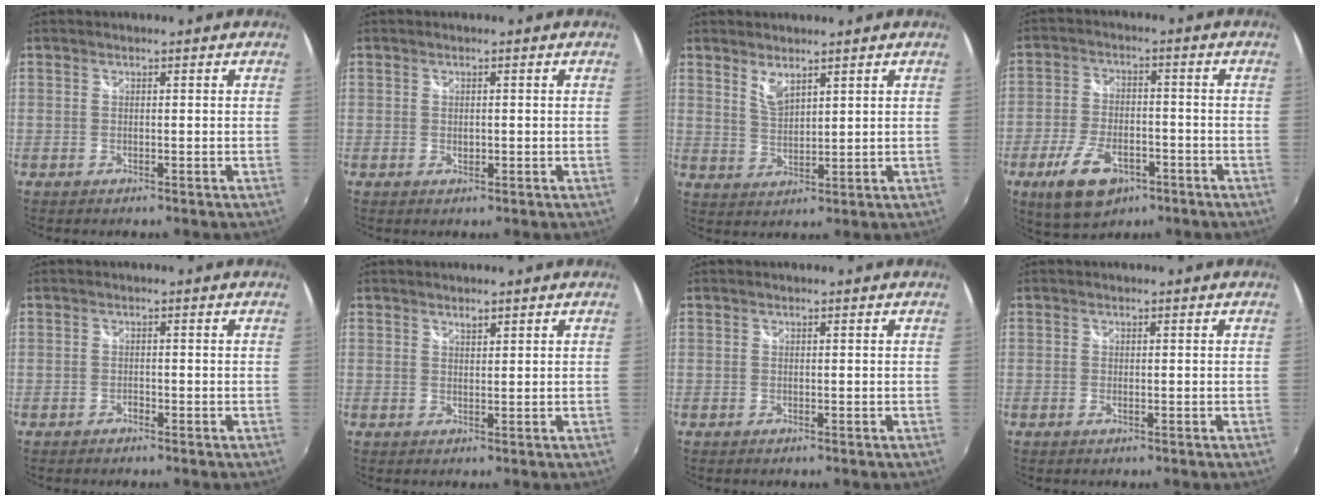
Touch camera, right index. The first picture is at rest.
{"total": 1.0, "force": [-0.1, 0.7, 0.7], "torque": [-0.011, -0.001, -0.002]}
{"total": 3.8, "force": [2.8, 1.3, 2.2], "torque": [-0.040, -0.004, 0.051]}
{"total": 11.7, "force": [-6.3, 6.1, 7.8], "torque": [-0.169, -0.012, -0.105]}
{"total": 0.8, "force": [-0.7, 0.4, 0.2], "torque": [-0.004, 0.000, -0.014]}
{"total": 1.2, "force": [1.0, 0.4, 0.5], "torque": [-0.005, 0.000, 0.016]}
{"total": 0.0}
{"total": 0.6, "force": [-0.2, 0.2, 0.5], "torque": [-0.010, 0.000, -0.004]}